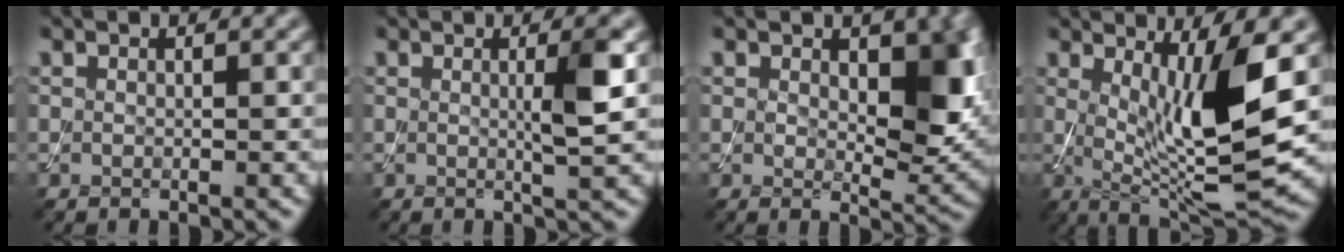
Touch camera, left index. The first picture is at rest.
{"total": 3.1, "force": [0.3, 0.4, 3.1], "torque": [-0.045, 0.000, 0.000]}
{"total": 6.4, "force": [1.3, 3.6, 5.1], "torque": [-0.069, -0.012, 0.026]}
{"total": 9.2, "force": [1.4, 2.1, 8.9], "torque": [-0.143, -0.024, 0.034]}